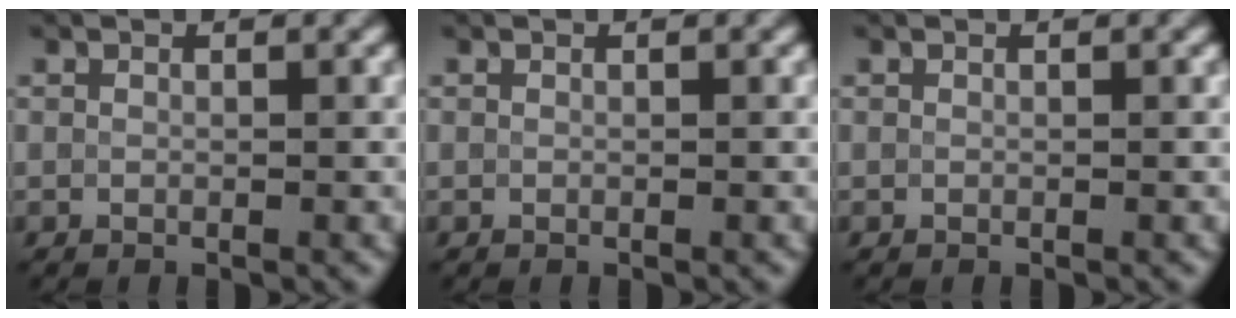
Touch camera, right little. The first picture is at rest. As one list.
[{"total": 0.0}, {"total": 0.0}]